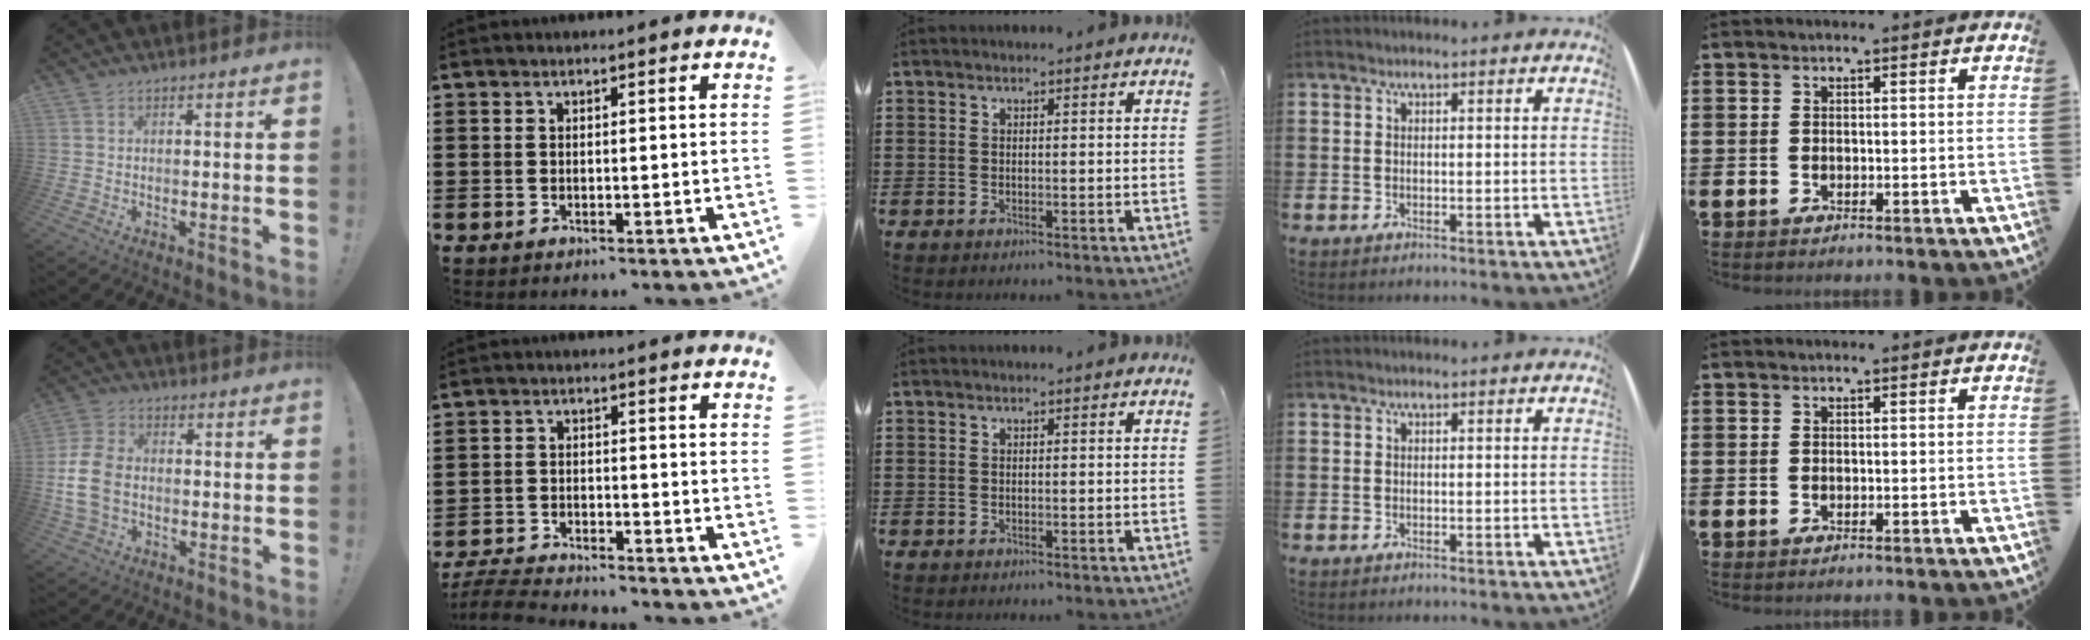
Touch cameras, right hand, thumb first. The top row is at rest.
{"thumb": {"total": 11.3, "force": [-1.6, 8.1, 7.8], "torque": [-0.163, 0.008, -0.026]}, "index": {"total": 4.7, "force": [-4.7, 0.3, 0.8], "torque": [-0.033, -0.005, -0.098]}}